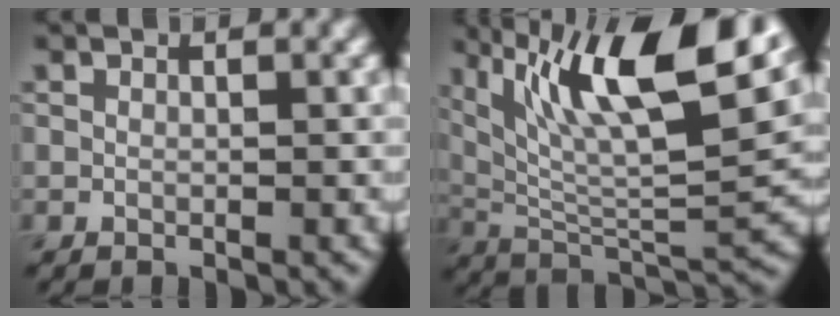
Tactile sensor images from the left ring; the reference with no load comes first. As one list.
[{"total": 13.7, "force": [6.9, 4.1, 11.1], "torque": [-0.189, 0.005, 0.123]}]